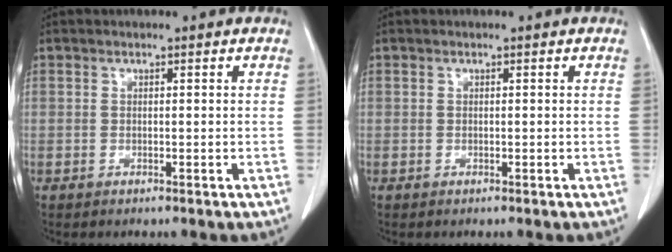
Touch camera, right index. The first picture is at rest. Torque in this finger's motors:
{"motor_torque": [-0.02, 0.02, 0.00, 0.00]}